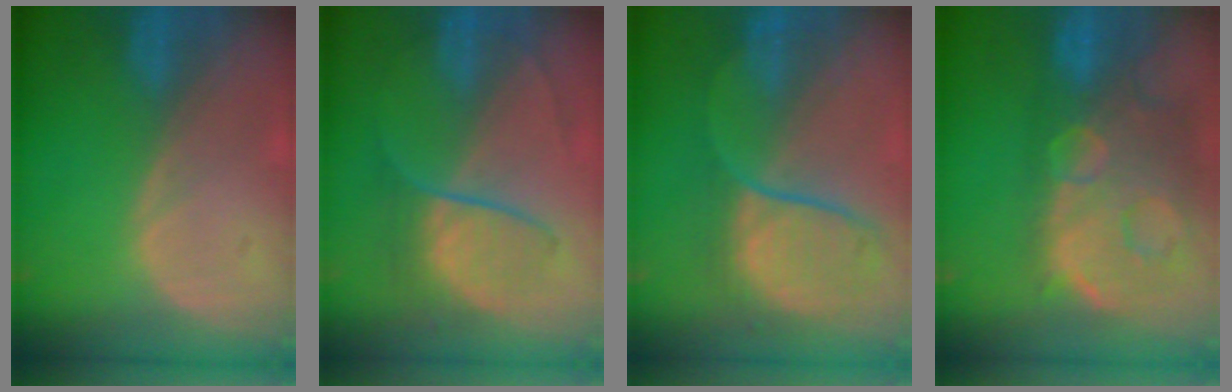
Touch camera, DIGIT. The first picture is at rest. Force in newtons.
{"total": 6.4, "press": 6.4, "slide": 0.8}
{"total": 8.3, "press": 8.1, "slide": 1.8}
{"total": 14.5, "press": 11.7, "slide": 8.4}